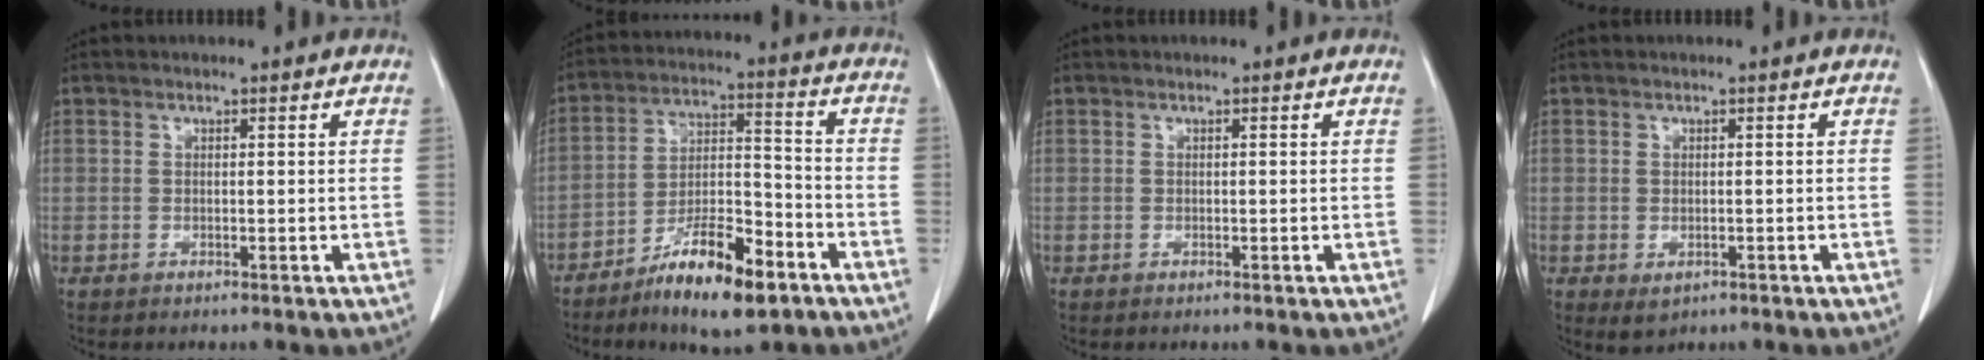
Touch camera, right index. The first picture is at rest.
{"total": 12.8, "force": [-8.2, 3.2, 9.3], "torque": [-0.163, -0.003, -0.142]}
{"total": 0.0}
{"total": 1.9, "force": [-0.8, 1.2, 1.3], "torque": [-0.018, -0.003, -0.001]}